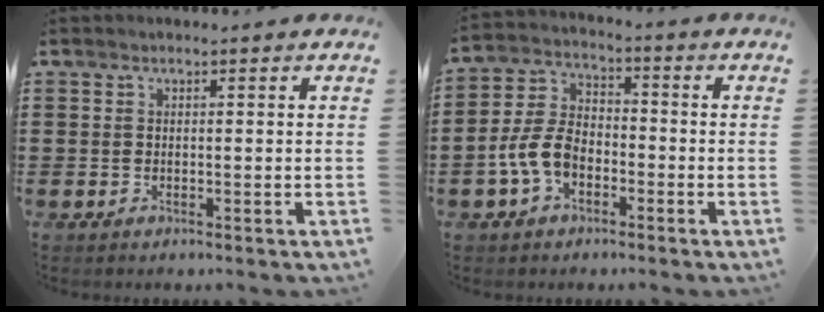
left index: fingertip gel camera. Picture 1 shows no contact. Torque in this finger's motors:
{"motor_torque": [0.60, 0.45, 0.67, 0.10]}